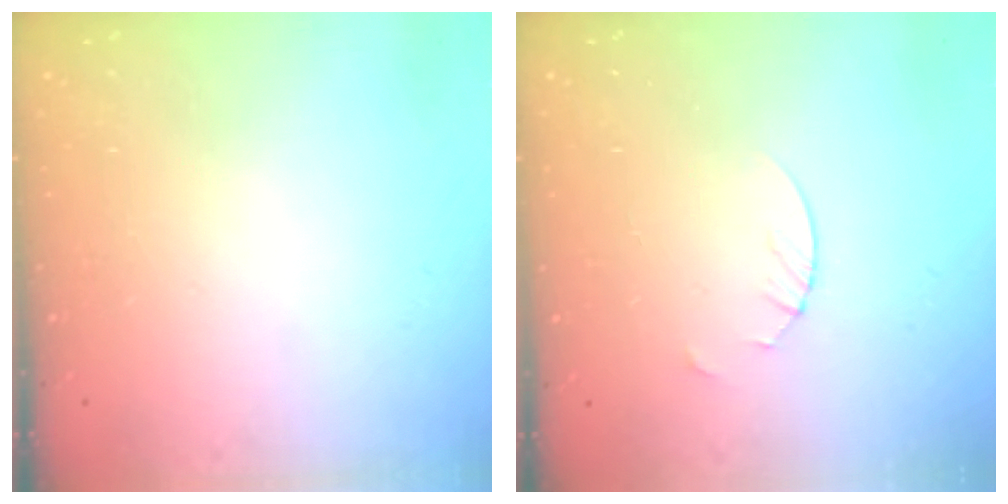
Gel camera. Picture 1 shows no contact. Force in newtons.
{"total": 1.9, "press": 1.9, "slide": 0.2}